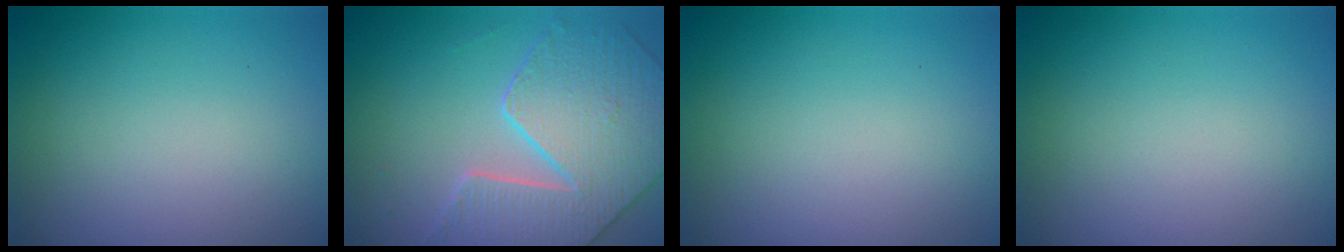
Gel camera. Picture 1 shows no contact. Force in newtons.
{"total": 5.3, "press": 5.0, "slide": 1.8}
{"total": 0.0}
{"total": 0.0}